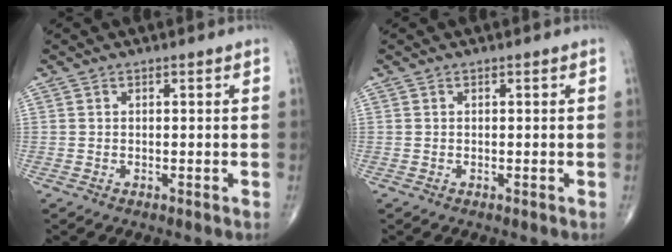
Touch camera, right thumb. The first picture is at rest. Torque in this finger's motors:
{"motor_torque": [-0.58, -0.16, -0.10, -0.23, -0.02]}